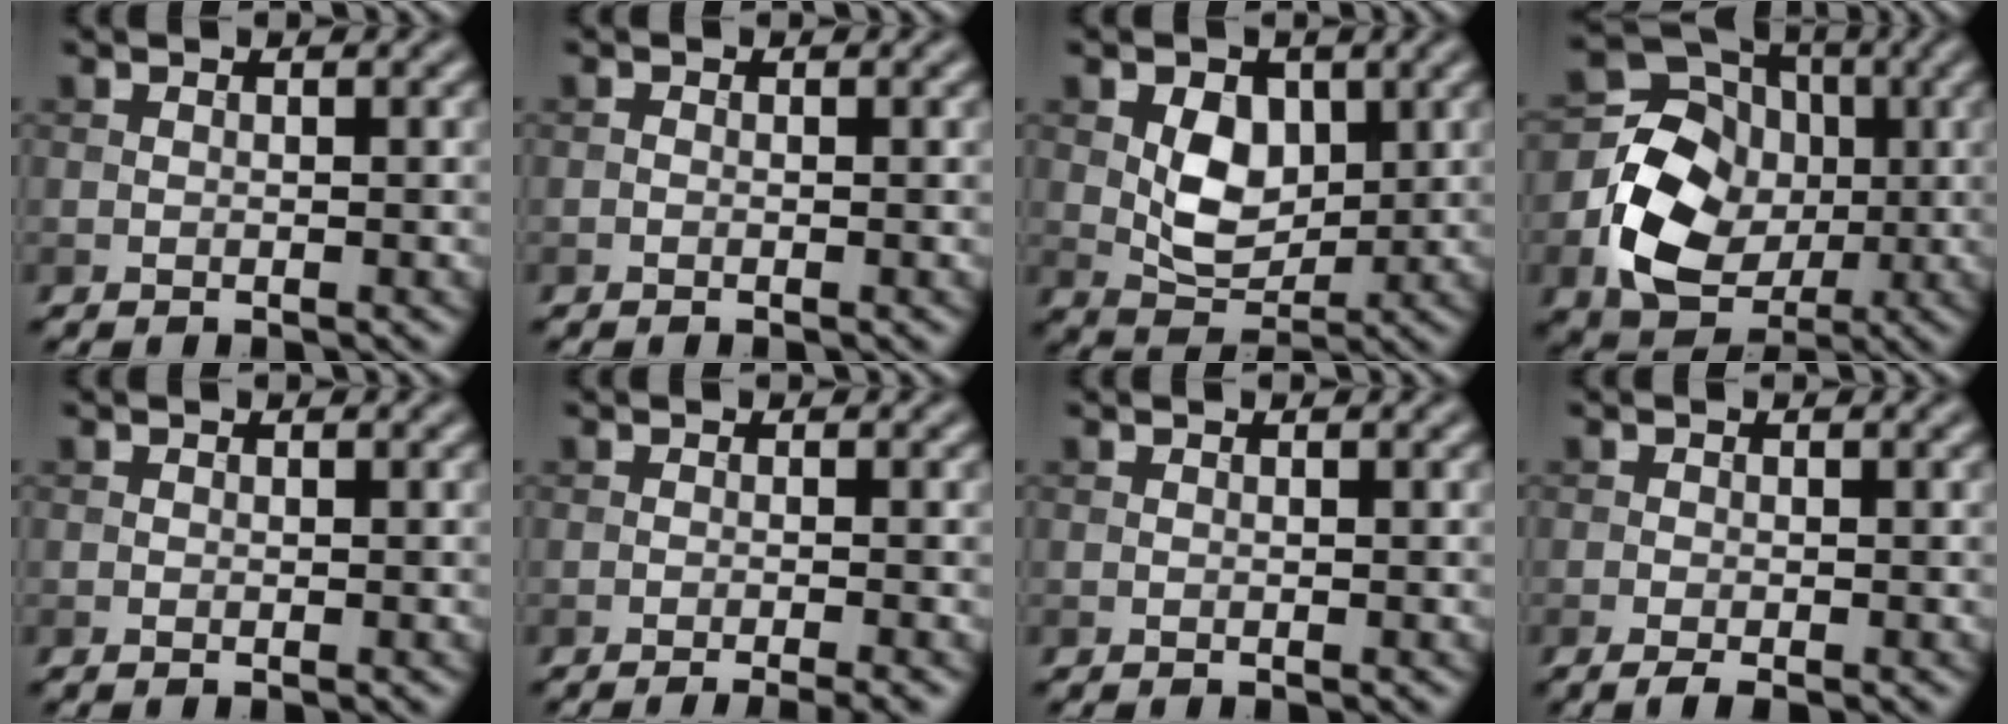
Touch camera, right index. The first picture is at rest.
{"total": 0.0}
{"total": 4.8, "force": [0.8, 3.4, 3.3], "torque": [-0.055, -0.005, 0.014]}
{"total": 11.5, "force": [-2.0, 9.6, 6.0], "torque": [-0.097, -0.018, -0.051]}
{"total": 0.0}
{"total": 2.8, "force": [-1.6, 0.5, 2.2], "torque": [-0.028, 0.000, -0.028]}
{"total": 0.0}
{"total": 1.5, "force": [-0.9, 0.5, 1.1], "torque": [-0.018, -0.001, -0.019]}